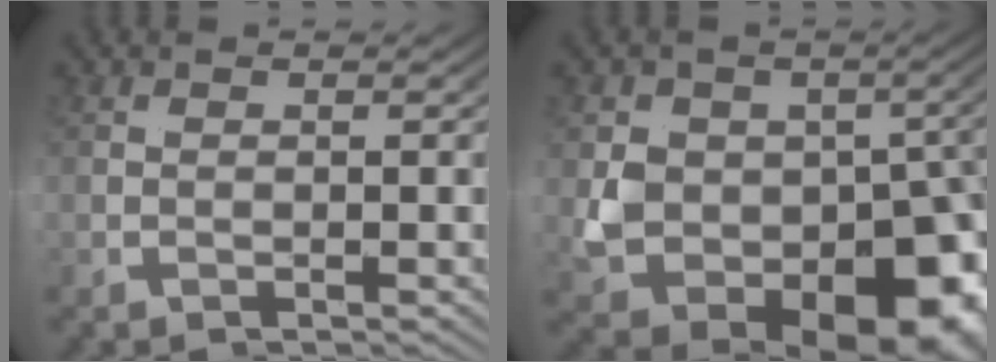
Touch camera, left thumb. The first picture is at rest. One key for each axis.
{"total": 17.6, "fx": -1.3, "fy": 13.2, "fz": 11.6, "tx": -0.197, "ty": -0.030, "tz": -0.020}